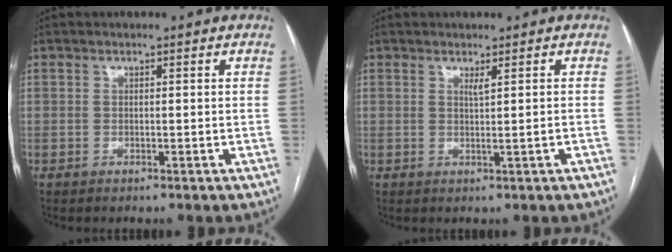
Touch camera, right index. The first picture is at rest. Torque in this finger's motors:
{"motor_torque": [-0.08, -0.07, -0.02, 0.00]}